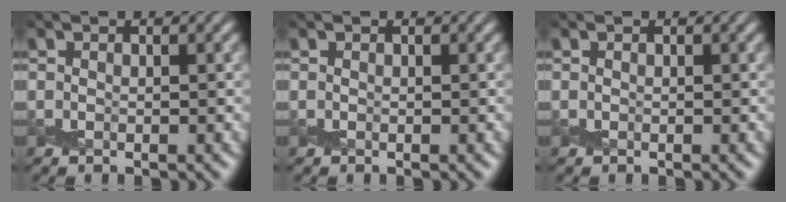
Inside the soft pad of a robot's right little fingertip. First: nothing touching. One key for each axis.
{"total": 0.0}
{"total": 0.0}